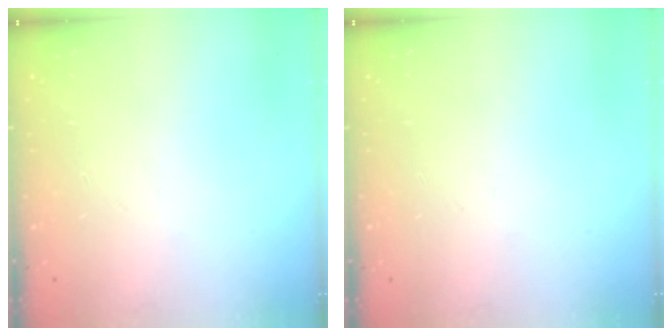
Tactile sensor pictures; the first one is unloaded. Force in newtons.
{"total": 0.0}